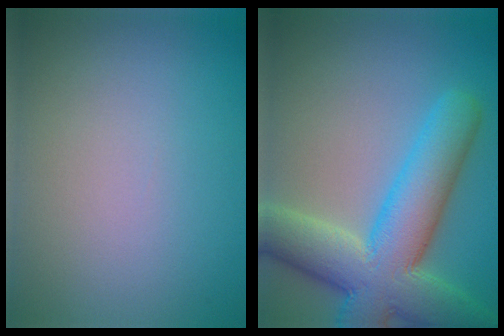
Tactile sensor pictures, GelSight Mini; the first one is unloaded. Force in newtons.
{"total": 10.6, "press": 10.6, "slide": 0.7}